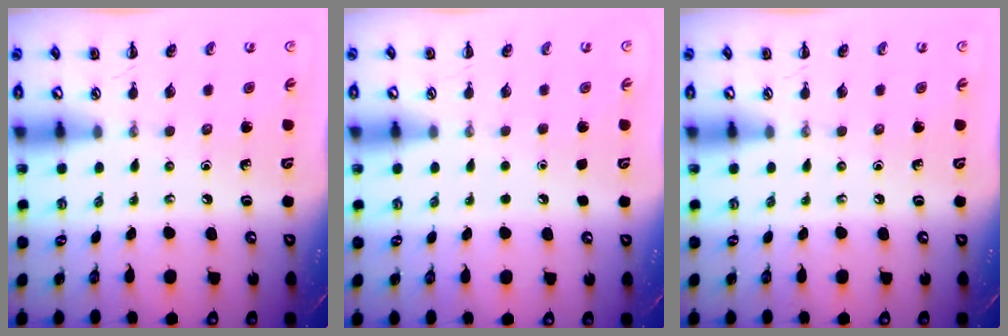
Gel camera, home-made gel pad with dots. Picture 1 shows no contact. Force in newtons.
{"total": 1.7, "press": 1.7, "slide": 0.1}
{"total": 0.0}